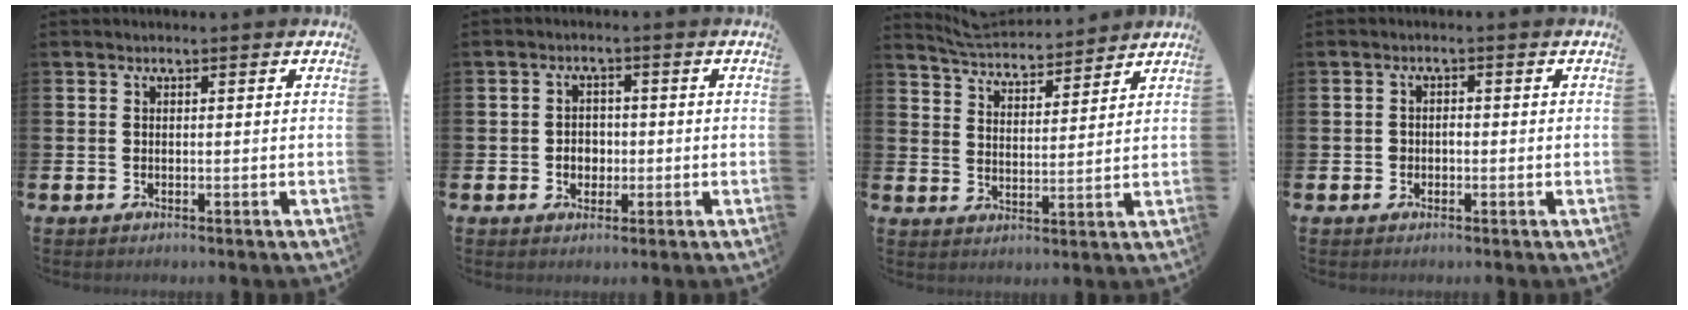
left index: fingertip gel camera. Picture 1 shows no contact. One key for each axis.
{"total": 2.6, "fx": -0.4, "fy": 2.3, "fz": 1.1, "tx": -0.009, "ty": 0.000, "tz": -0.015}
{"total": 5.3, "fx": 5.3, "fy": 0.6, "fz": 0.3, "tx": -0.029, "ty": -0.038, "tz": 0.093}
{"total": 1.3, "fx": -0.4, "fy": 1.1, "fz": 0.5, "tx": -0.010, "ty": 0.004, "tz": -0.010}